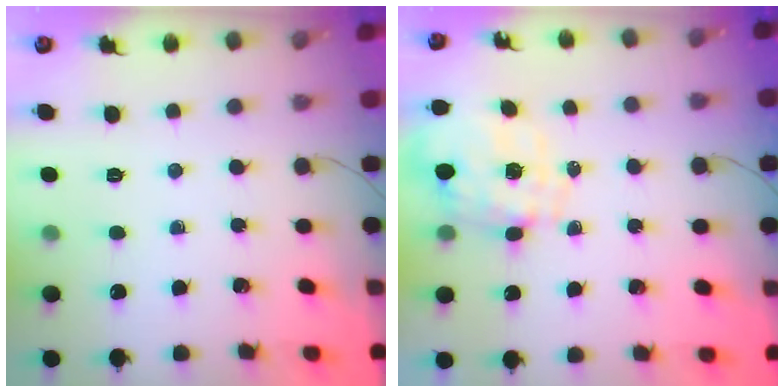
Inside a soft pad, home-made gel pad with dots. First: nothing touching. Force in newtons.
{"total": 1.9, "press": 1.5, "slide": 1.1}